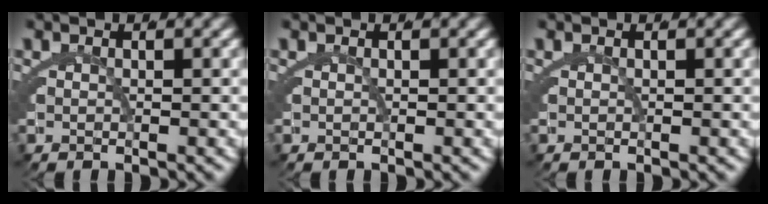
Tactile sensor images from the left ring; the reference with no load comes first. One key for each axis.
{"total": 0.0}
{"total": 0.0}